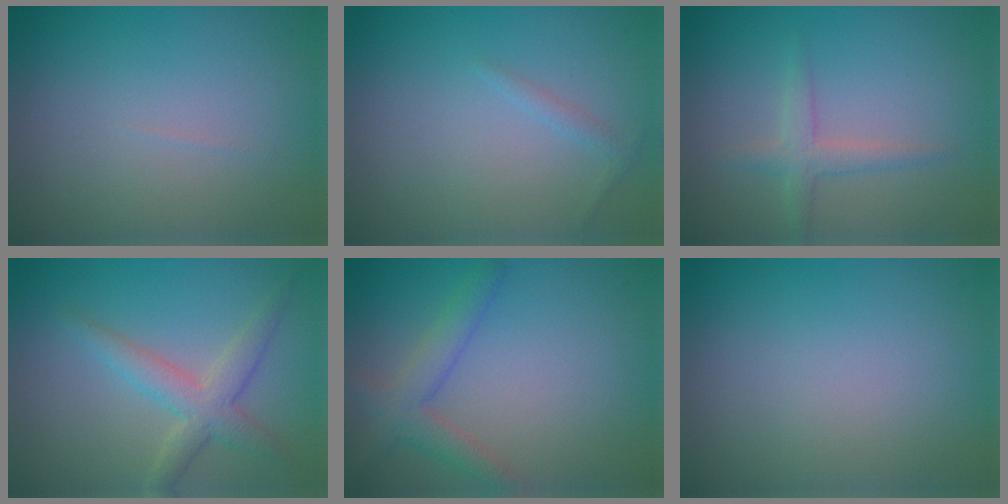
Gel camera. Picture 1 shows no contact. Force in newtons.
{"total": 0.8, "press": 0.8, "slide": 0.0}
{"total": 1.9, "press": 1.9, "slide": 0.2}
{"total": 3.4, "press": 3.4, "slide": 0.0}
{"total": 3.1, "press": 3.1, "slide": 0.1}
{"total": 0.0}